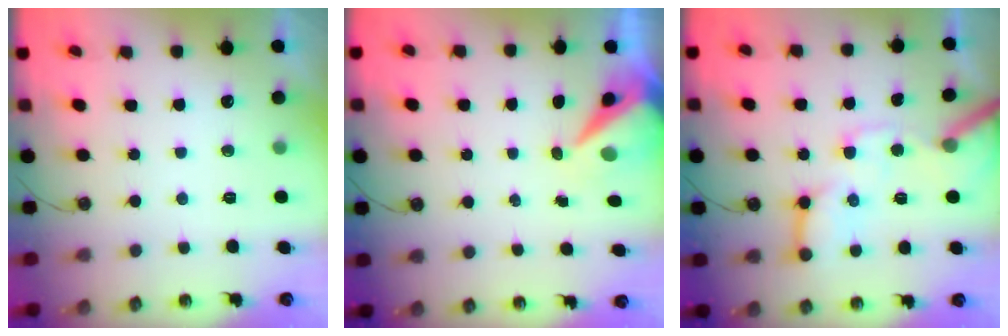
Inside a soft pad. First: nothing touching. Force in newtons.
{"total": 8.2, "press": 8.1, "slide": 0.8}
{"total": 15.6, "press": 15.5, "slide": 2.2}